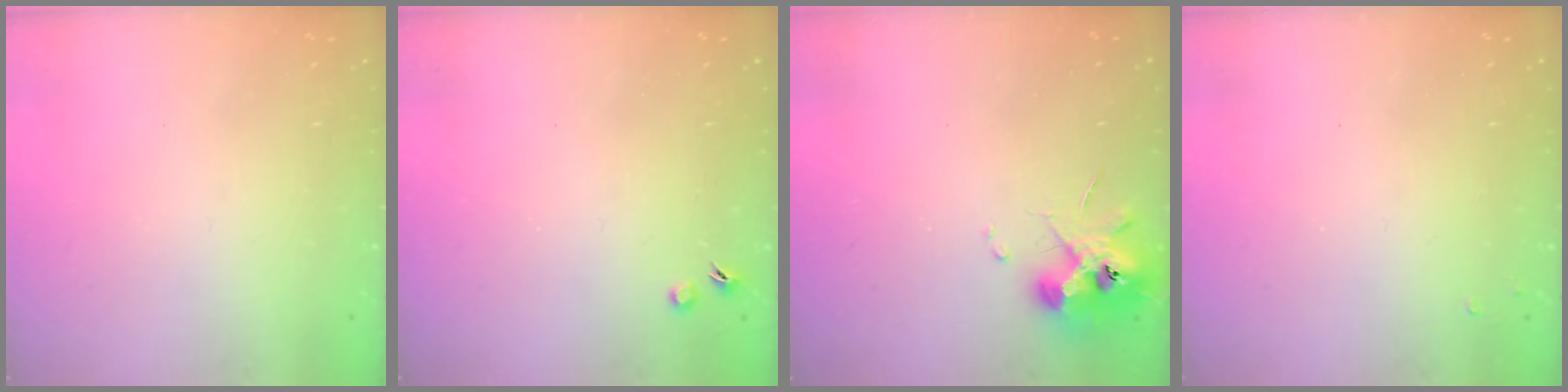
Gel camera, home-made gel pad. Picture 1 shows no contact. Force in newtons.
{"total": 3.0, "press": 2.9, "slide": 0.5}
{"total": 10.3, "press": 10.3, "slide": 0.8}
{"total": 1.8, "press": 1.8, "slide": 0.3}